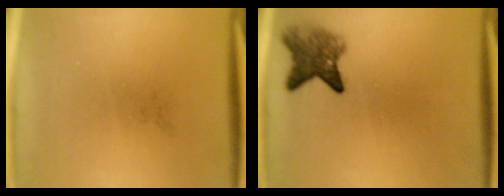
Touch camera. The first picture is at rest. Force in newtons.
{"total": 4.9}